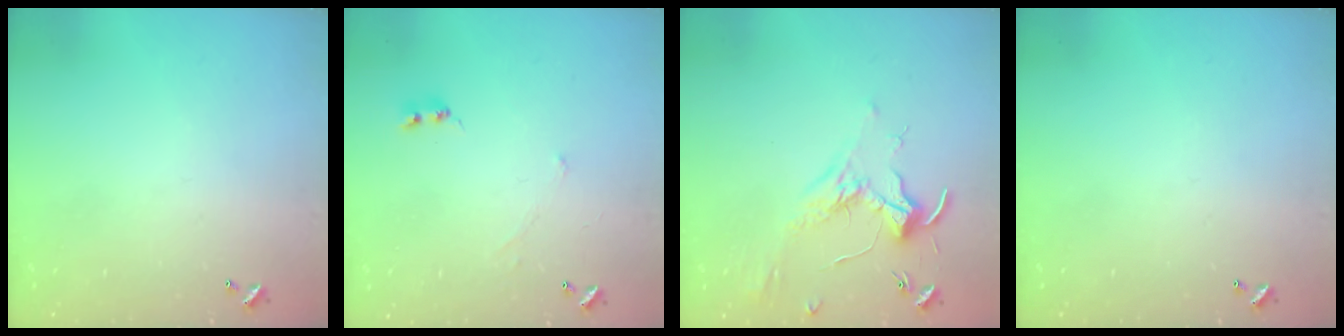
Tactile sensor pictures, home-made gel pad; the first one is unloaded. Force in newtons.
{"total": 0.0}
{"total": 1.7, "press": 1.6, "slide": 0.7}
{"total": 0.0}